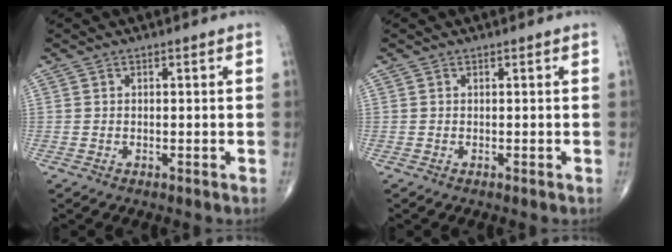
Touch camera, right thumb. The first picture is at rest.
{"total": 0.0}